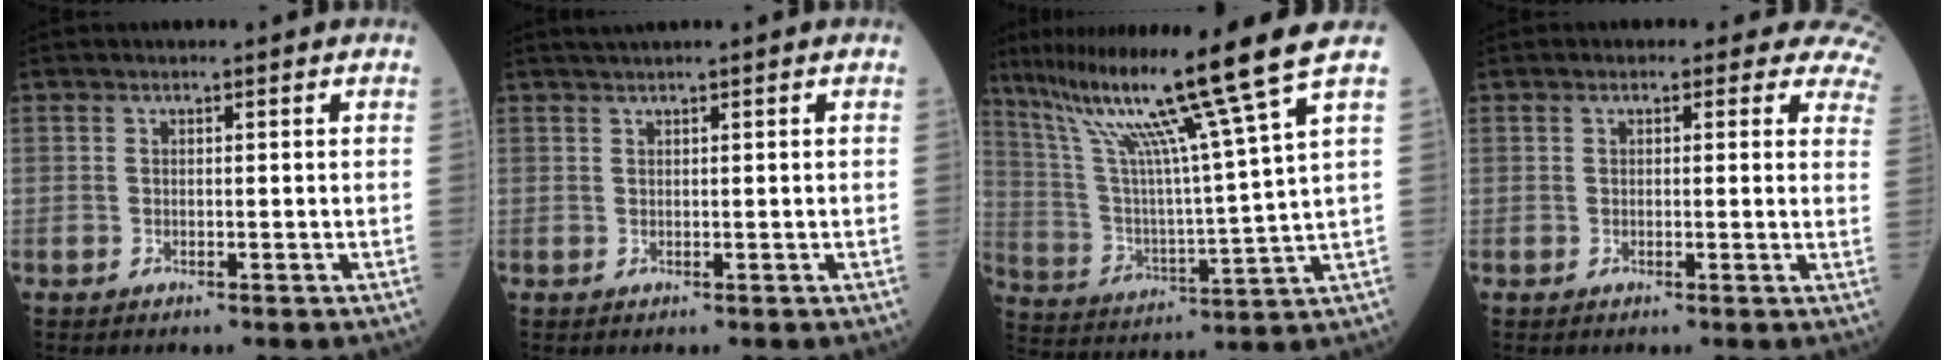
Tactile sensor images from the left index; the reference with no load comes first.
{"total": 1.3, "force": [1.0, -0.3, 0.7], "torque": [-0.015, 0.010, 0.024]}
{"total": 18.7, "force": [13.3, -3.3, 12.7], "torque": [-0.212, -0.013, 0.225]}
{"total": 8.1, "force": [6.9, 3.5, 2.3], "torque": [0.005, 0.006, 0.045]}